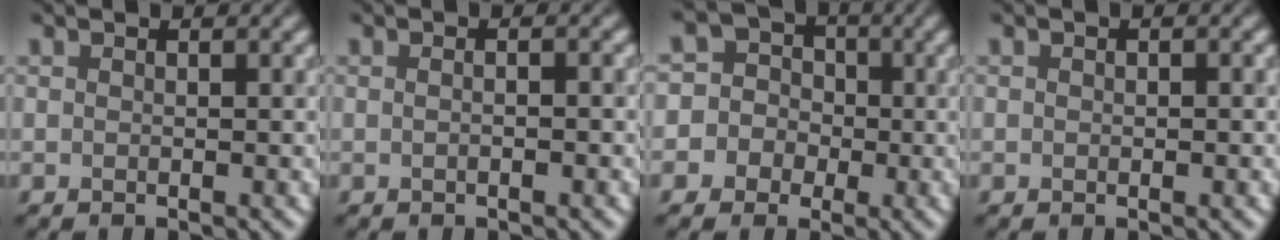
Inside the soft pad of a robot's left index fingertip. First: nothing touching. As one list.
[{"total": 2.8, "force": [0.7, 1.5, 2.3], "torque": [-0.010, 0.024, -0.021]}, {"total": 7.3, "force": [-1.1, 7.1, 1.3], "torque": [-0.031, 0.028, -0.061]}, {"total": 0.6, "force": [0.0, 0.3, 0.5], "torque": [-0.007, 0.000, -0.001]}]